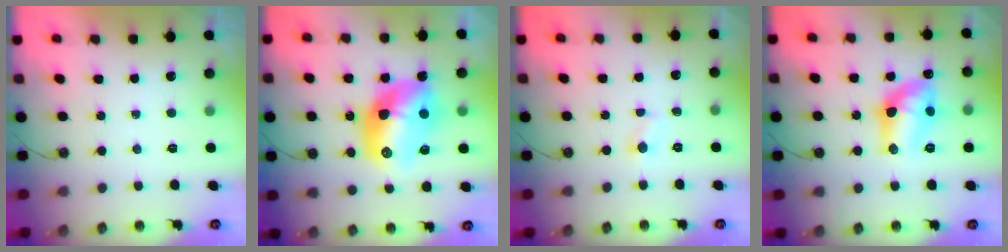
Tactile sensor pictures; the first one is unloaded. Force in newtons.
{"total": 16.2, "press": 16.2, "slide": 1.5}
{"total": 2.9, "press": 2.9, "slide": 0.3}
{"total": 12.6, "press": 12.6, "slide": 0.7}